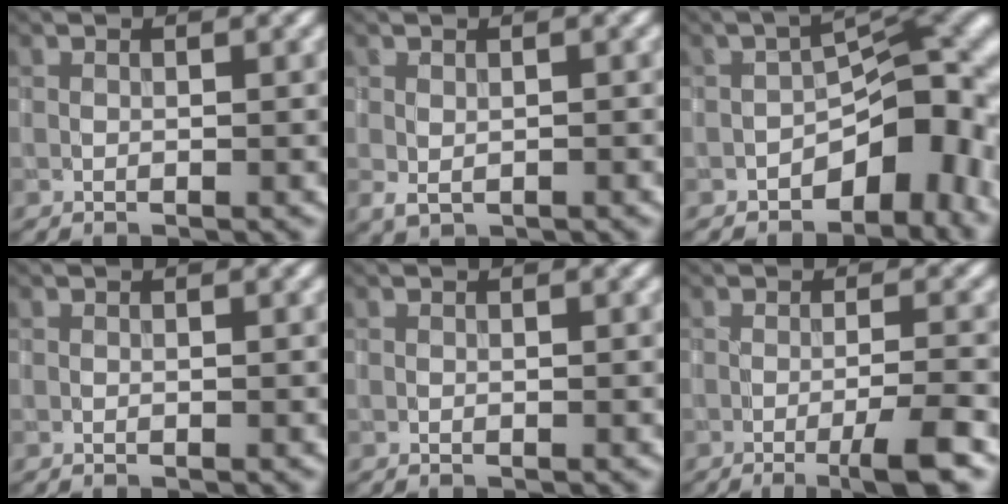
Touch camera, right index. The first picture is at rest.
{"total": 1.3, "force": [-0.4, 0.9, 1.0], "torque": [-0.022, -0.009, -0.001]}
{"total": 9.6, "force": [-4.4, 5.0, 6.9], "torque": [-0.064, 0.017, -0.083]}
{"total": 0.0}
{"total": 0.0}
{"total": 4.1, "force": [-1.9, 0.5, 3.6], "torque": [-0.052, 0.001, -0.038]}